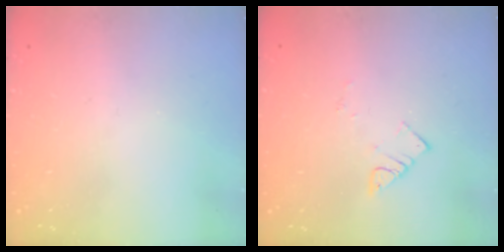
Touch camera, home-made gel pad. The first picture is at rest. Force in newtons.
{"total": 3.6, "press": 3.6, "slide": 0.3}